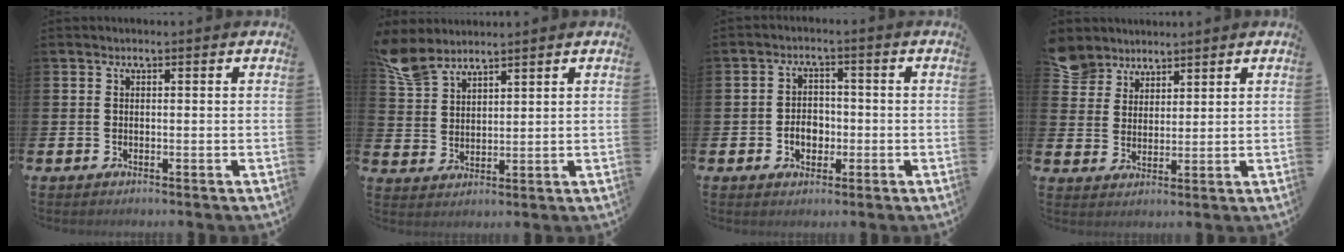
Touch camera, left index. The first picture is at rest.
{"total": 5.8, "force": [5.3, 2.0, 1.4], "torque": [-0.036, -0.021, 0.099]}
{"total": 3.6, "force": [-0.9, 2.7, 2.2], "torque": [-0.028, -0.001, -0.024]}
{"total": 5.4, "force": [4.9, 2.1, -0.5], "torque": [-0.006, -0.028, 0.092]}